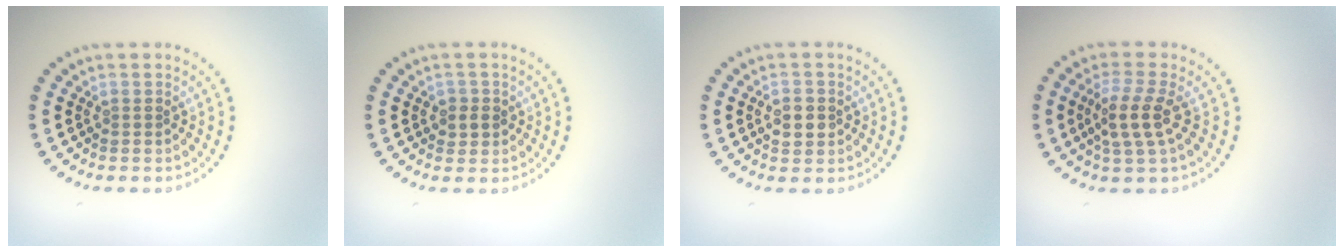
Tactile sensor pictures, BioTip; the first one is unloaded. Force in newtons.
{"total": 1.5, "press": 1.4, "slide": 0.7}
{"total": 2.5, "press": 2.5, "slide": 0.2}
{"total": 3.0, "press": 2.6, "slide": 1.5}